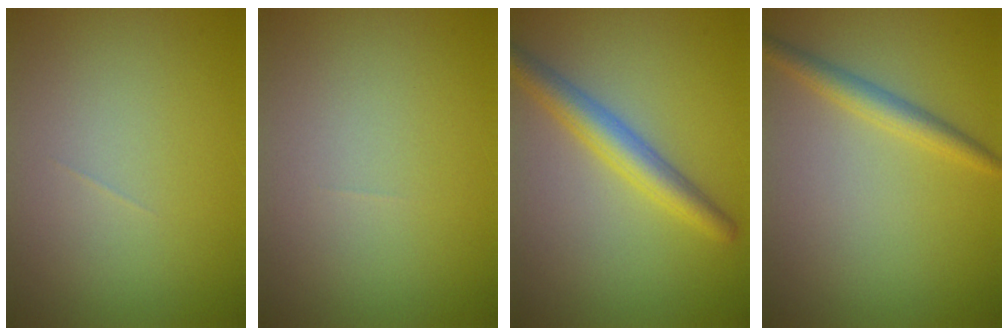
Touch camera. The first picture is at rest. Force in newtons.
{"total": 0.0}
{"total": 3.8, "press": 3.8, "slide": 0.1}
{"total": 2.3, "press": 2.3, "slide": 0.1}